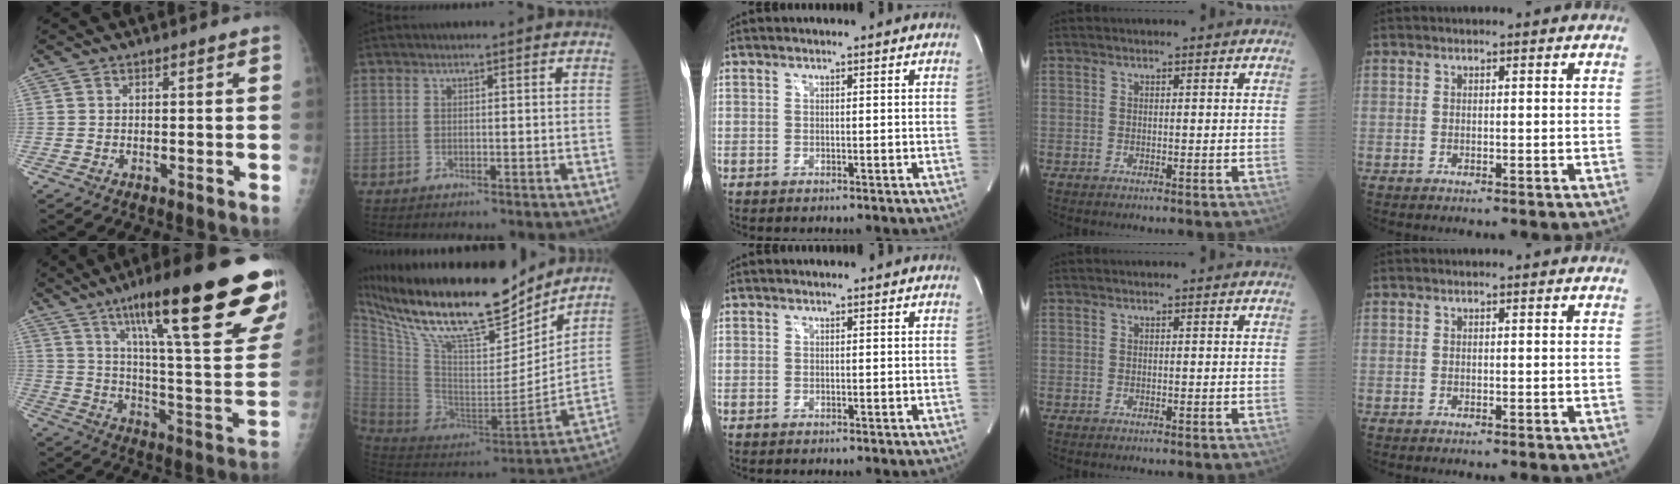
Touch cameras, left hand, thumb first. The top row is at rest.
{"thumb": {"total": 30.9, "force": [18.5, 5.1, 24.2], "torque": [-0.309, -0.046, 0.278]}, "index": {"total": 26.8, "force": [21.3, 6.2, 14.9], "torque": [-0.278, -0.005, 0.361]}}